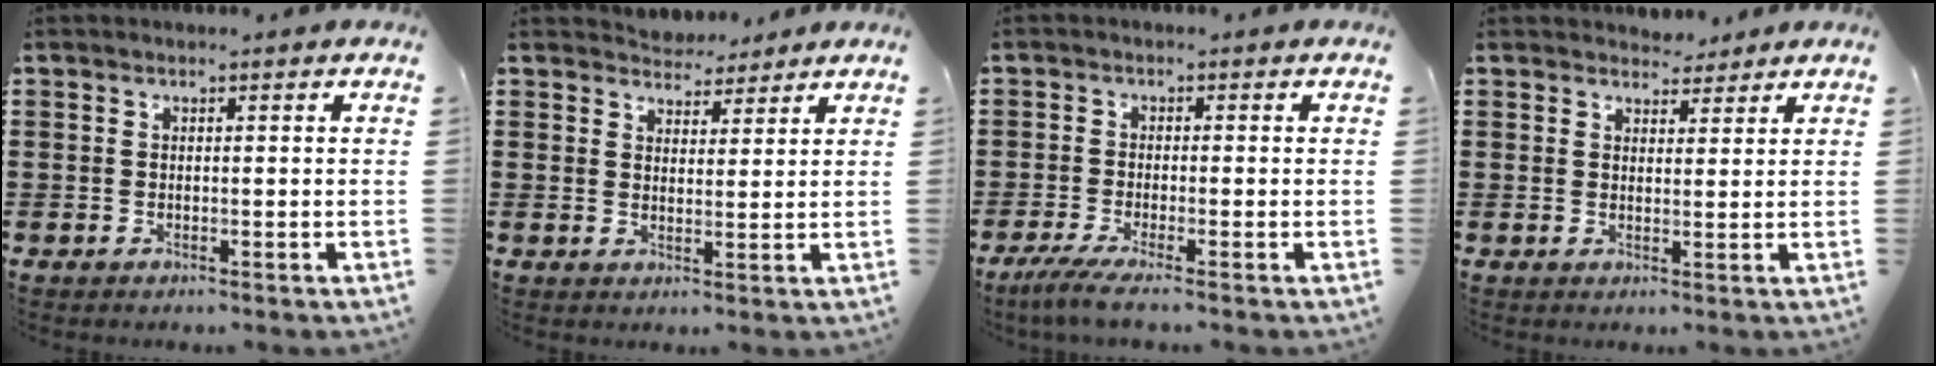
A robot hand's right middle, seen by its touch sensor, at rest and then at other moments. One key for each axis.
{"total": 3.8, "fx": 3.6, "fy": 1.1, "fz": -0.3, "tx": 0.001, "ty": -0.012, "tz": 0.070}
{"total": 3.0, "fx": -2.1, "fy": -0.2, "fz": 2.1, "tx": -0.050, "ty": -0.015, "tz": -0.041}
{"total": 3.0, "fx": 2.8, "fy": 1.1, "fz": -0.1, "tx": 0.001, "ty": -0.004, "tz": 0.053}